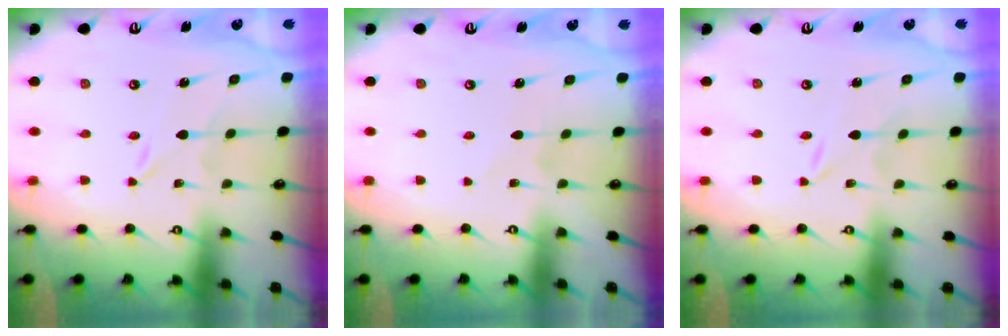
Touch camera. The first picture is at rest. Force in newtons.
{"total": 2.7, "press": 2.7, "slide": 0.2}
{"total": 0.0}